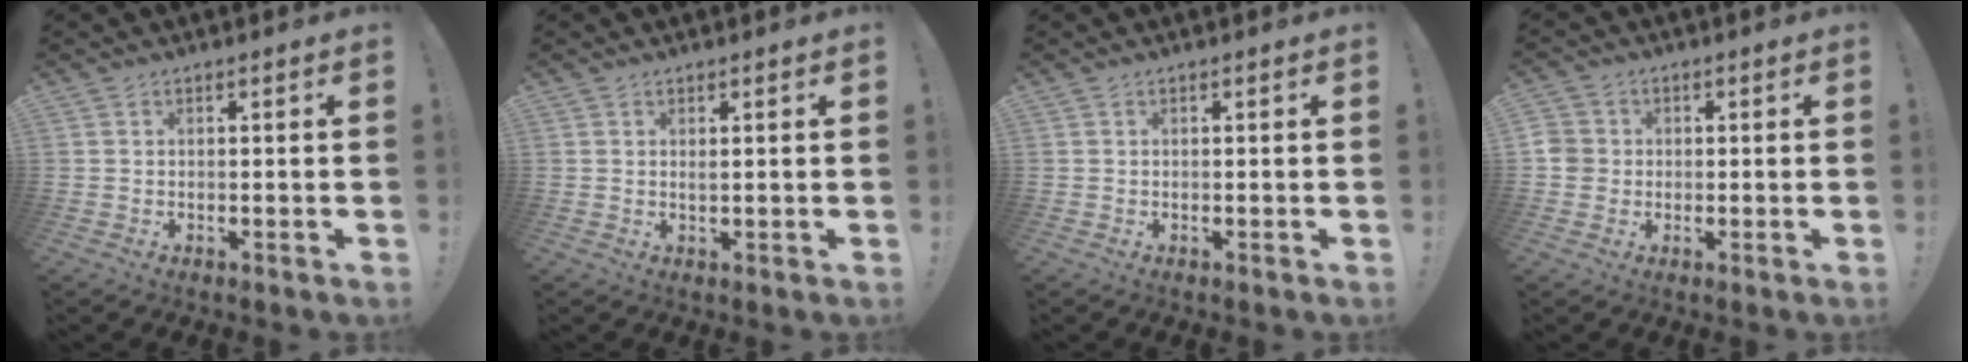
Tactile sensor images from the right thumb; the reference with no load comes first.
{"total": 0.8, "force": [0.5, 0.2, 0.6], "torque": [-0.013, 0.000, 0.009]}
{"total": 0.0}
{"total": 4.6, "force": [-0.3, 4.4, 1.3], "torque": [-0.035, 0.007, -0.006]}